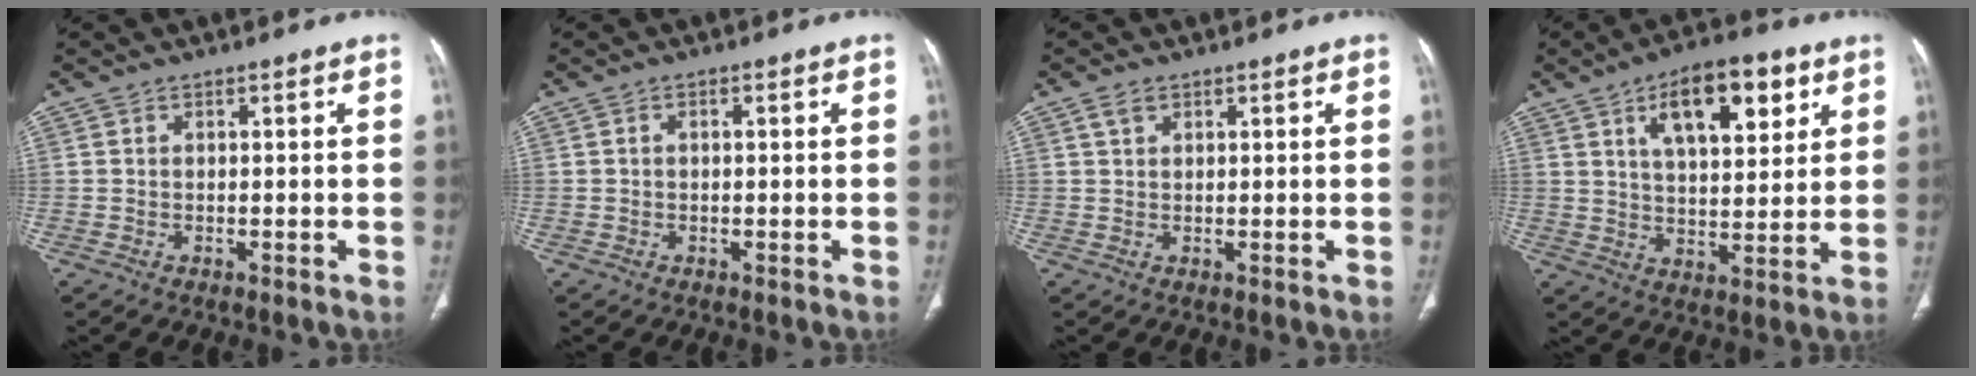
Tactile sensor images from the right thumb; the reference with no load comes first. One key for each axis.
{"total": 0.6, "fx": 0.0, "fy": 0.4, "fz": 0.5, "tx": -0.009, "ty": 0.001, "tz": -0.001}
{"total": 2.0, "fx": 1.1, "fy": 1.2, "fz": 1.1, "tx": -0.020, "ty": 0.002, "tz": 0.024}
{"total": 14.9, "fx": 6.8, "fy": 6.7, "fz": 11.4, "tx": -0.140, "ty": -0.018, "tz": 0.106}